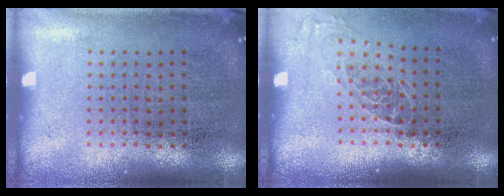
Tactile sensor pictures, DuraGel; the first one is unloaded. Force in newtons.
{"total": 1.0, "press": 0.9, "slide": 0.5}